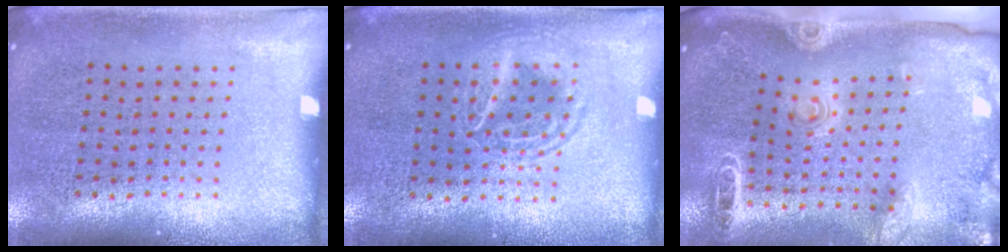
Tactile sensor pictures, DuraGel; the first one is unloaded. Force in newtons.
{"total": 1.2, "press": 1.1, "slide": 0.2}
{"total": 2.0, "press": 1.8, "slide": 0.7}